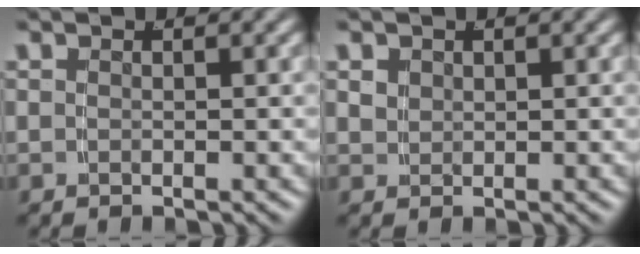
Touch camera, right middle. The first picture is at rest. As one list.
[{"total": 0.7, "force": [0.6, 0.3, 0.2], "torque": [-0.006, -0.007, 0.024]}]